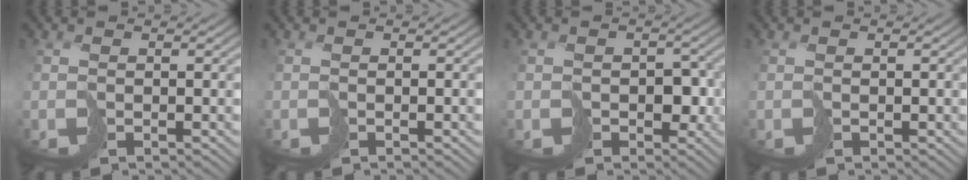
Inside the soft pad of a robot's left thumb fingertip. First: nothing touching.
{"total": 0.8, "force": [-0.3, 0.0, 0.8], "torque": [-0.011, 0.000, -0.006]}
{"total": 3.7, "force": [-0.9, 2.9, 2.1], "torque": [-0.032, -0.007, -0.013]}
{"total": 0.0}